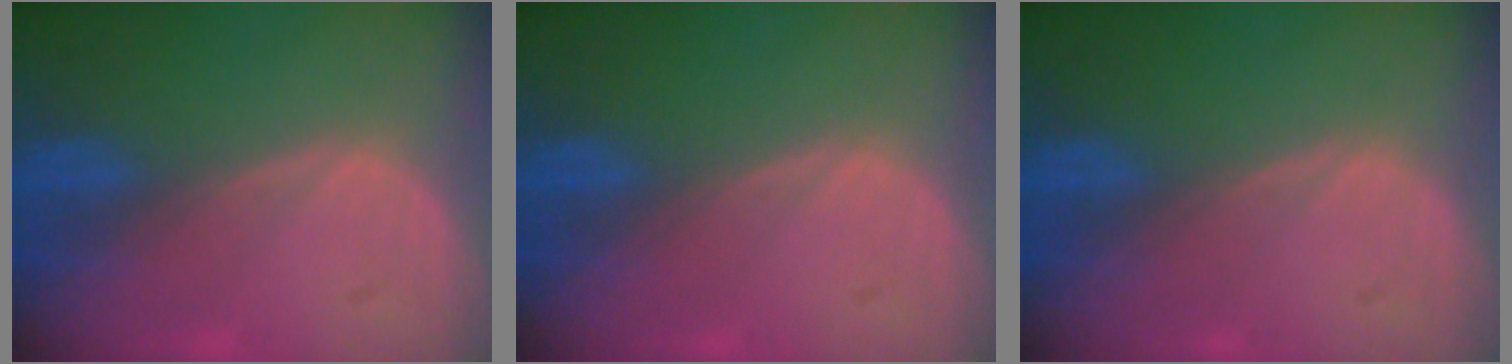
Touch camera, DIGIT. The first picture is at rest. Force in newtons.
{"total": 0.0}
{"total": 0.0}